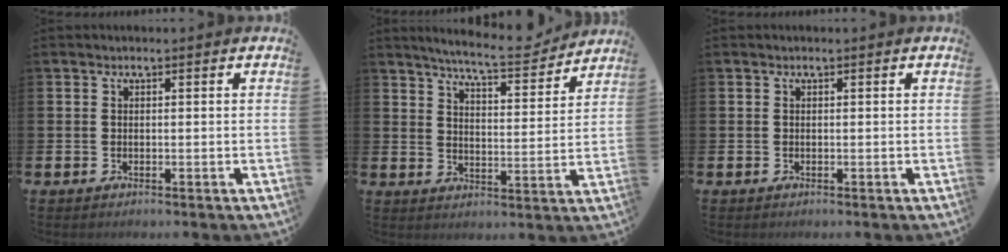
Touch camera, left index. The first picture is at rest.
{"total": 7.4, "force": [7.0, 0.4, 2.4], "torque": [-0.058, -0.041, 0.120]}
{"total": 0.0}